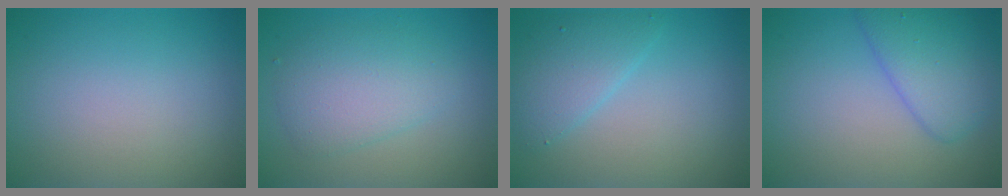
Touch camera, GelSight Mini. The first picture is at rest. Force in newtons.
{"total": 3.8, "press": 3.8, "slide": 0.1}
{"total": 3.1, "press": 3.1, "slide": 0.3}
{"total": 4.2, "press": 4.2, "slide": 0.1}